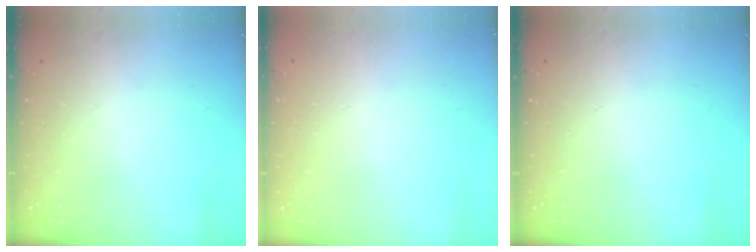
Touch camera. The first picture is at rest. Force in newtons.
{"total": 0.0}
{"total": 0.0}